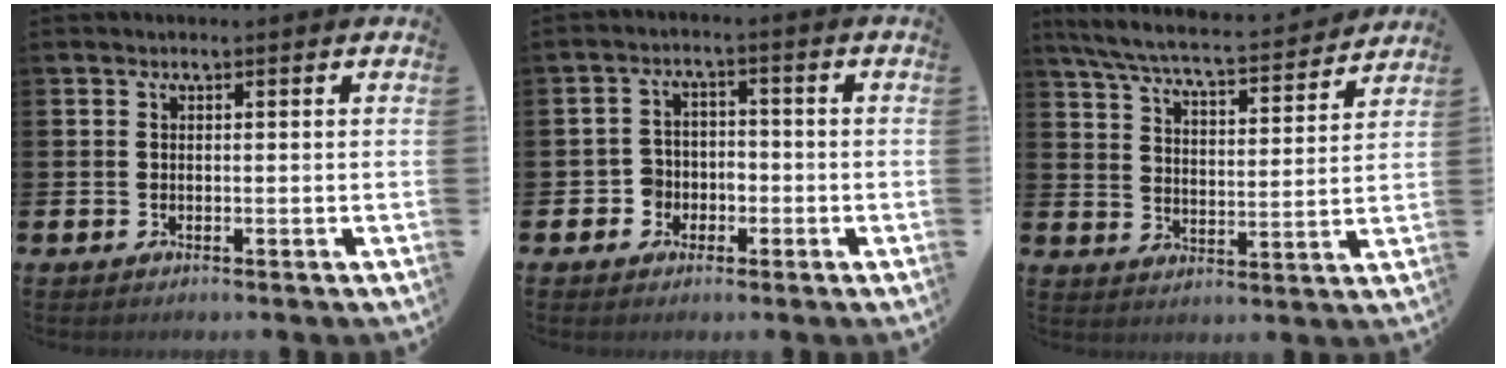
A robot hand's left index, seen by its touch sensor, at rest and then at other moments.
{"total": 3.4, "force": [-1.7, 3.0, 0.4], "torque": [-0.019, 0.008, -0.040]}
{"total": 6.6, "force": [6.0, 0.7, 2.6], "torque": [-0.080, -0.044, 0.101]}